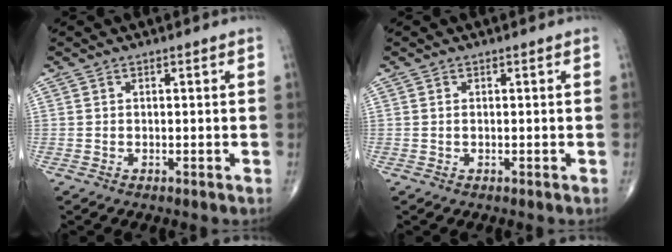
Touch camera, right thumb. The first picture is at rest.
{"total": 0.0}